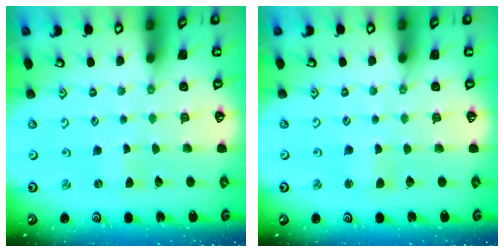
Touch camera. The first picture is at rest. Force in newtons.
{"total": 2.5, "press": 2.5, "slide": 0.3}